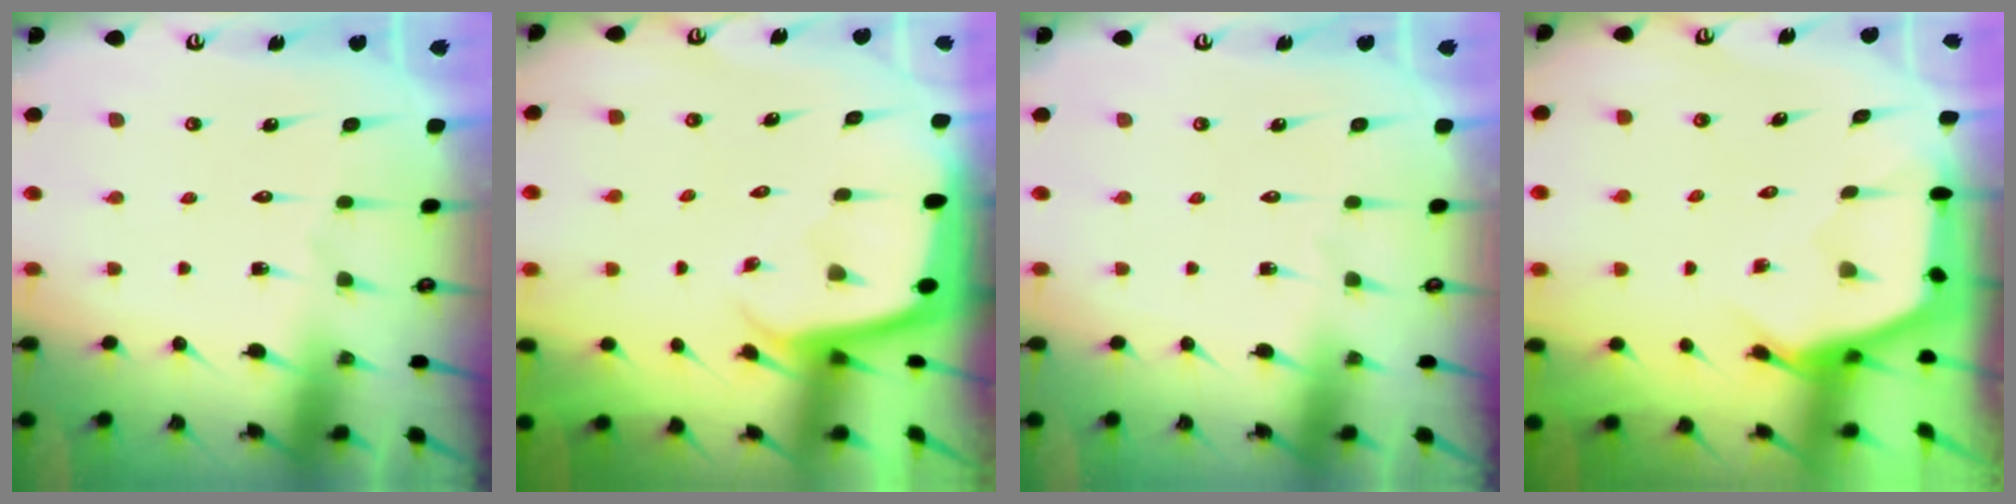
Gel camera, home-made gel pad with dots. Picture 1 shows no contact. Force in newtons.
{"total": 2.0, "press": 2.0, "slide": 0.1}
{"total": 0.0}
{"total": 2.6, "press": 2.5, "slide": 0.3}